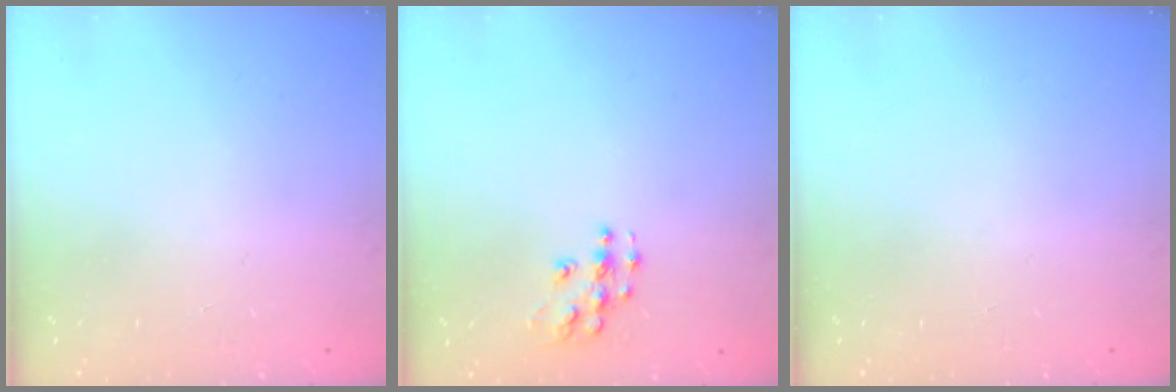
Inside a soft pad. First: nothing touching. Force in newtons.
{"total": 8.2, "press": 8.2, "slide": 0.4}
{"total": 0.0}